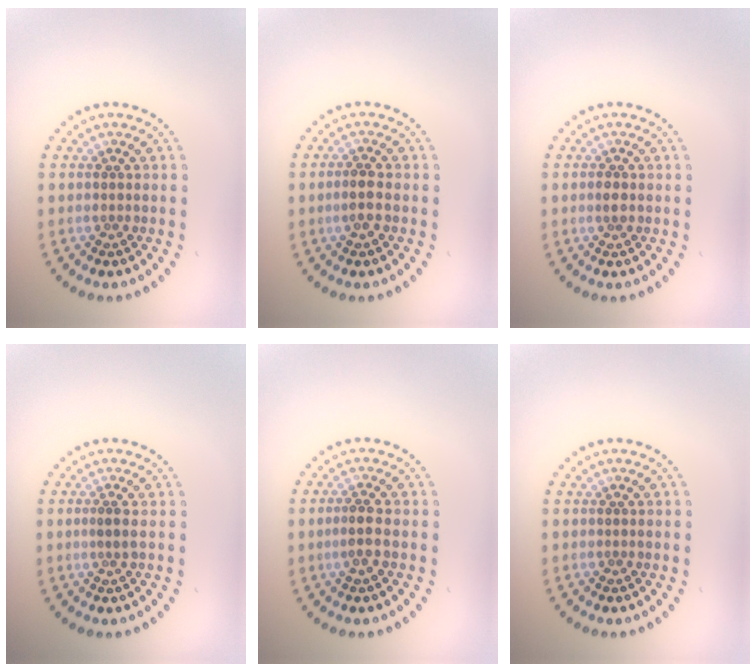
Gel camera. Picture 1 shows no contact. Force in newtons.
{"total": 1.9, "press": 1.9, "slide": 0.6}
{"total": 1.1, "press": 1.1, "slide": 0.1}
{"total": 0.8, "press": 0.5, "slide": 0.6}
{"total": 1.9, "press": 1.6, "slide": 1.0}
{"total": 0.0}